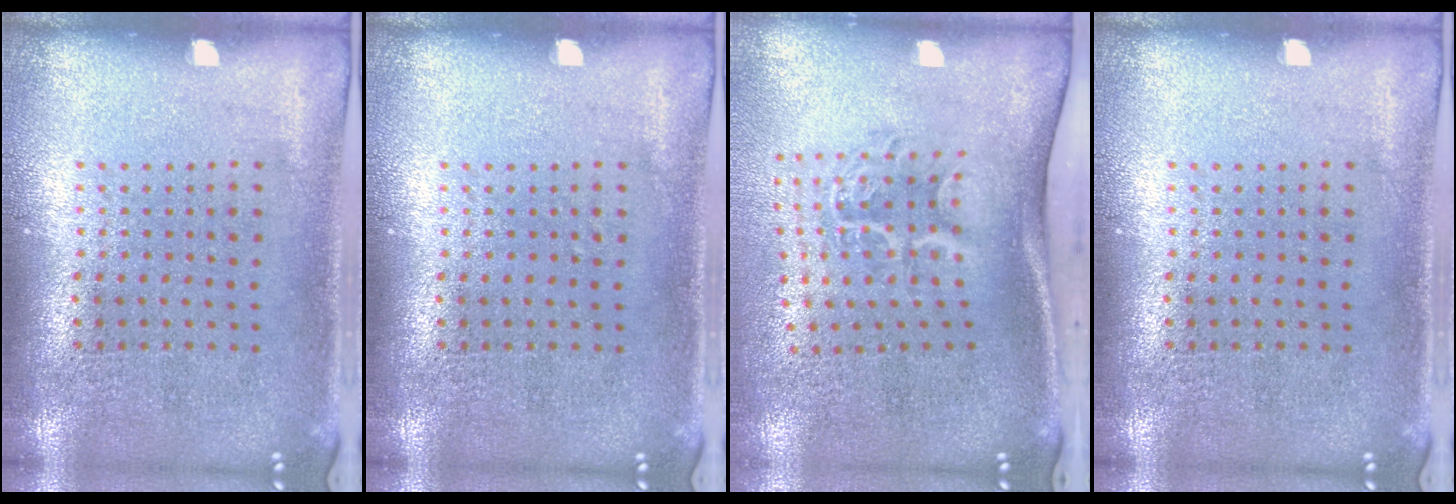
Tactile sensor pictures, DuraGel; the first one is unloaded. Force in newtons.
{"total": 0.0}
{"total": 2.1, "press": 1.4, "slide": 1.6}
{"total": 0.0}